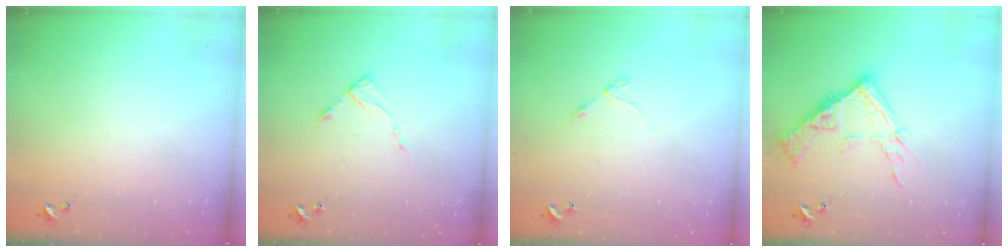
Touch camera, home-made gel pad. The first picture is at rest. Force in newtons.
{"total": 2.8, "press": 2.8, "slide": 0.4}
{"total": 4.7, "press": 4.7, "slide": 0.4}
{"total": 14.5, "press": 14.4, "slide": 1.6}